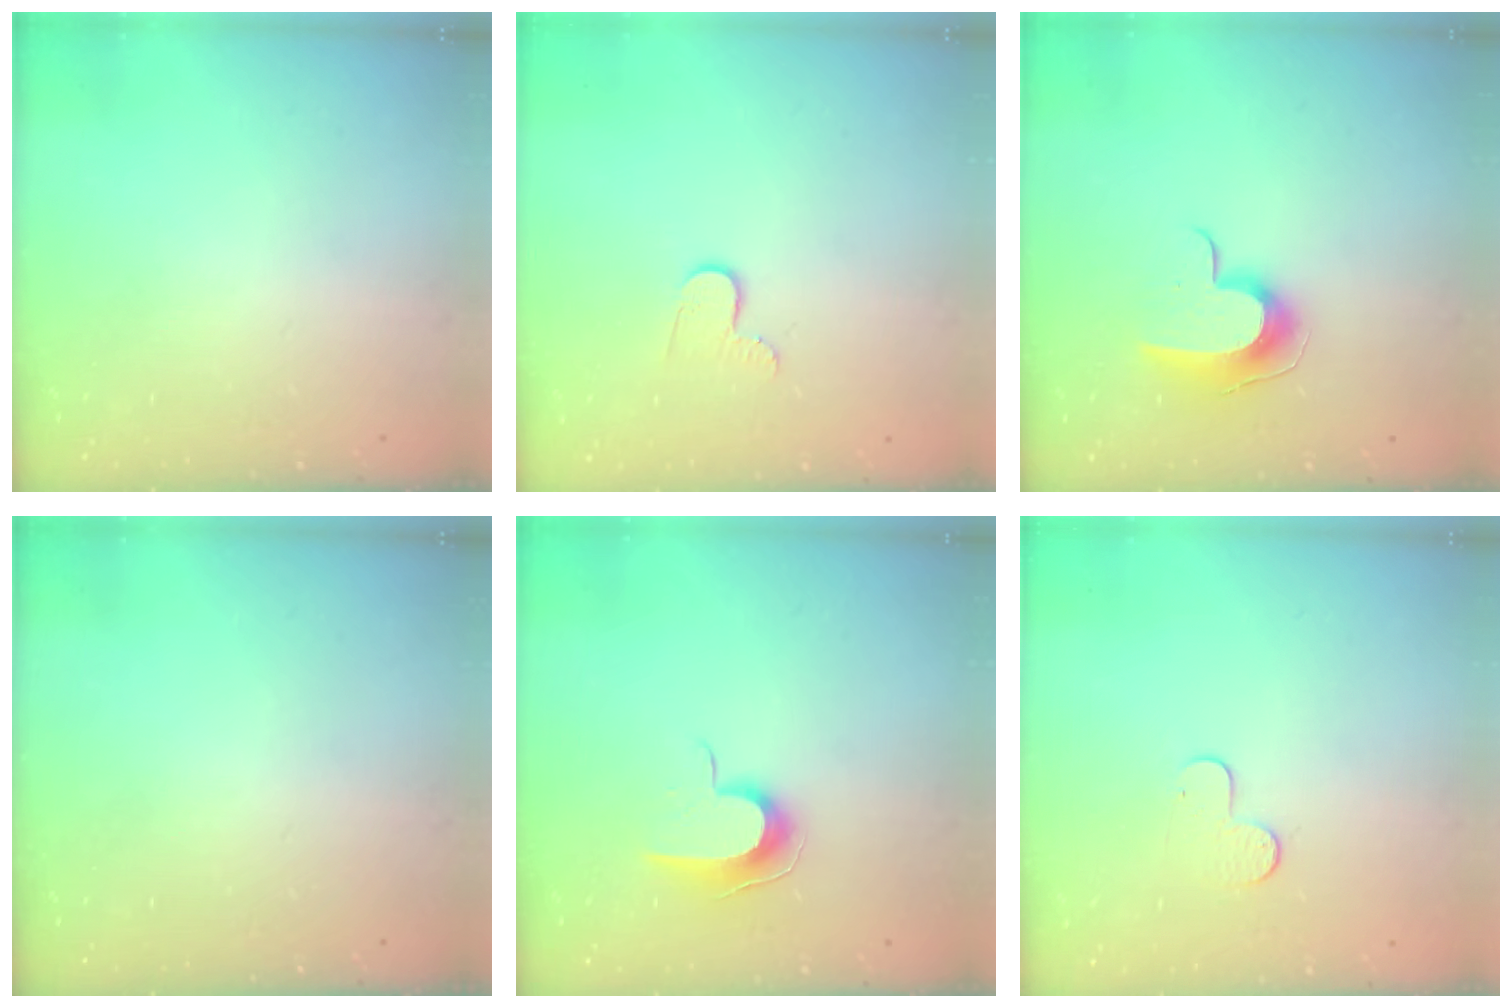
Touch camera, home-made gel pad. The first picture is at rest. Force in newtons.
{"total": 4.6, "press": 4.6, "slide": 0.5}
{"total": 9.5, "press": 9.5, "slide": 0.4}
{"total": 0.0}
{"total": 8.9, "press": 8.9, "slide": 0.8}
{"total": 5.9, "press": 5.9, "slide": 0.4}